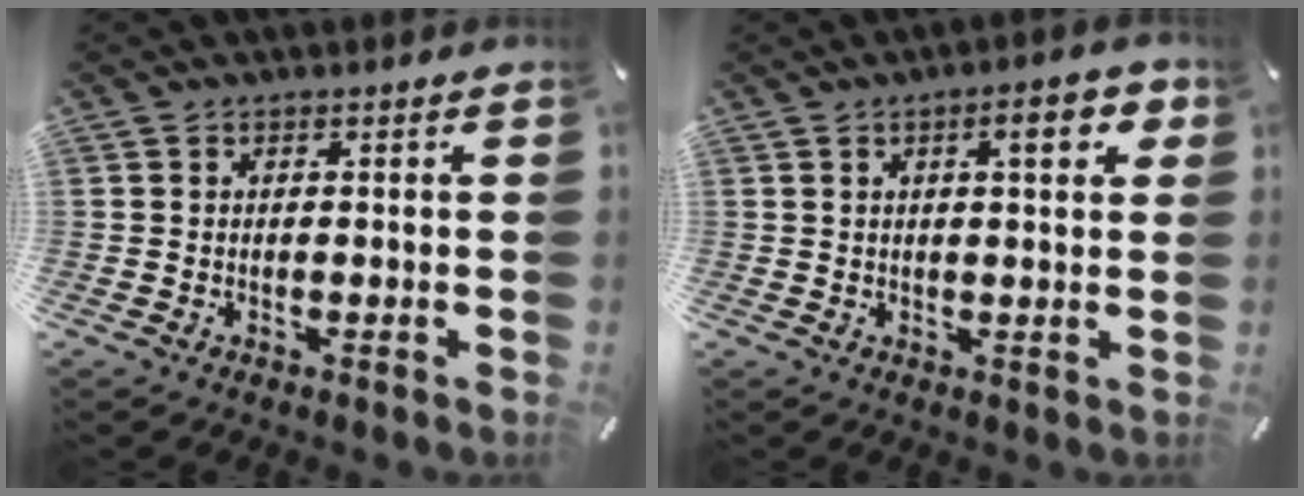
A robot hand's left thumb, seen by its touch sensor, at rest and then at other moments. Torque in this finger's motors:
{"motor_torque": [1.16, 1.05, 0.56, -0.52, 0.18]}